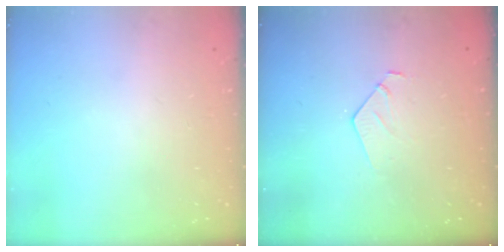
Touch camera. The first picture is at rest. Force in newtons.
{"total": 6.0, "press": 6.0, "slide": 0.5}